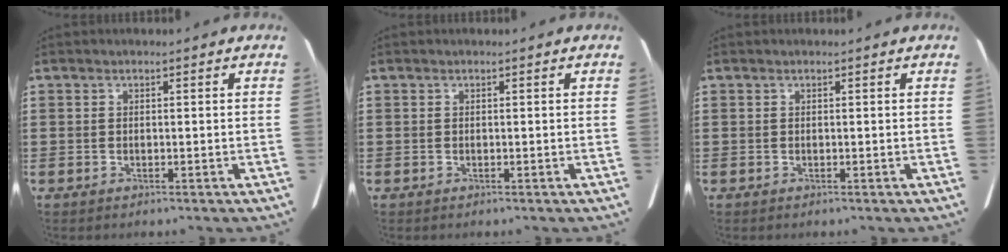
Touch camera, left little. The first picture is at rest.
{"total": 0.0}
{"total": 0.0}